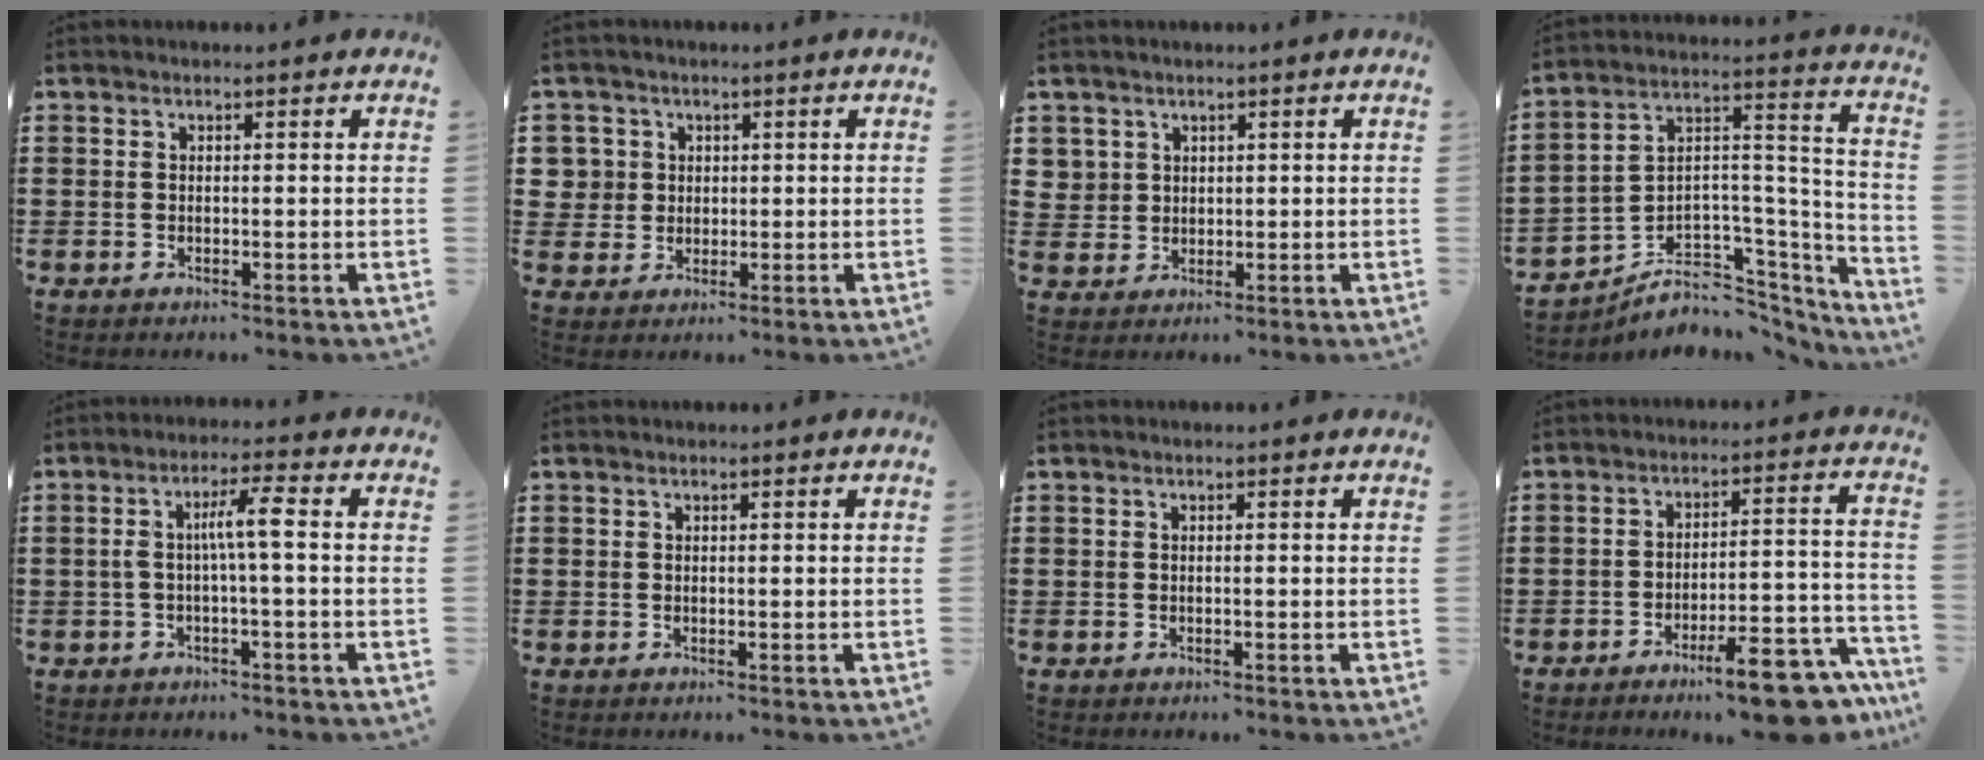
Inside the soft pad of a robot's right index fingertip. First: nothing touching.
{"total": 3.9, "force": [0.8, 3.8, 0.3], "torque": [-0.026, 0.014, 0.013]}
{"total": 2.9, "force": [1.4, 2.5, 0.1], "torque": [-0.015, 0.012, 0.026]}
{"total": 4.9, "force": [-2.9, 3.8, 0.9], "torque": [-0.026, -0.015, -0.048]}
{"total": 4.9, "force": [-0.1, 0.4, 4.9], "torque": [-0.095, 0.007, -0.009]}
{"total": 0.0}
{"total": 0.0}
{"total": 11.1, "force": [-8.5, 1.7, 7.0], "torque": [-0.092, 0.031, -0.148]}